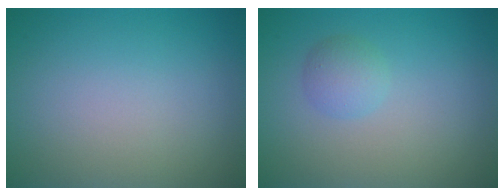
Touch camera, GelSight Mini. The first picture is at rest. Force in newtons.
{"total": 1.7, "press": 1.7, "slide": 0.0}